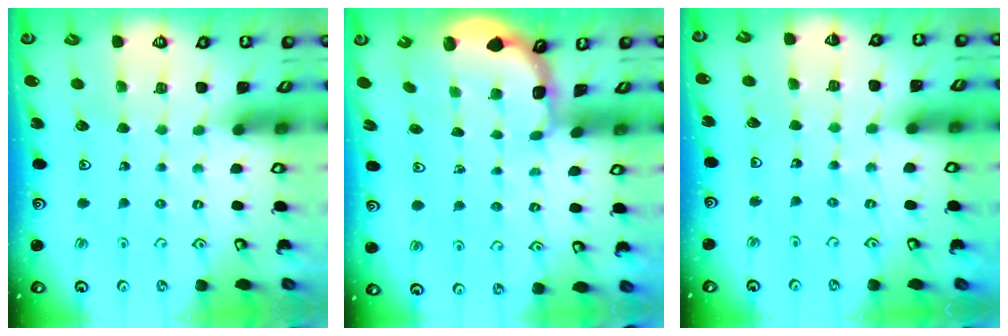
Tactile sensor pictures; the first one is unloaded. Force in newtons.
{"total": 1.9, "press": 1.5, "slide": 1.1}
{"total": 3.6, "press": 3.6, "slide": 0.5}